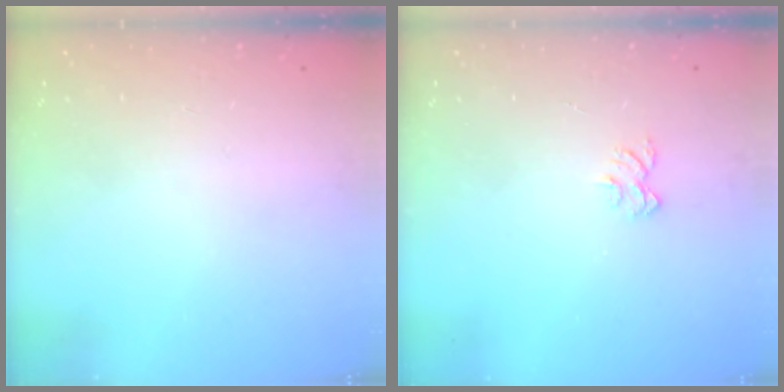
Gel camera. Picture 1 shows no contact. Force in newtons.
{"total": 5.4, "press": 5.4, "slide": 0.5}